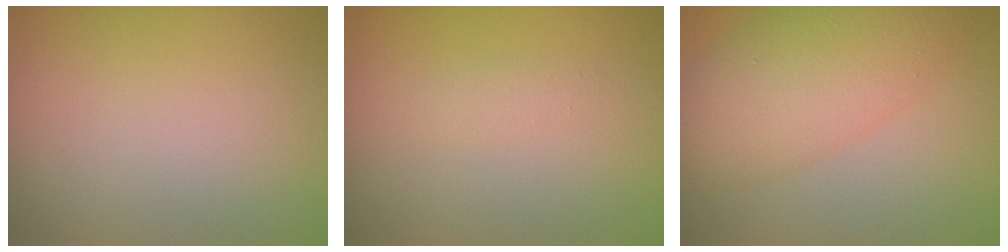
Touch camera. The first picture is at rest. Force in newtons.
{"total": 0.8, "press": 0.8, "slide": 0.1}
{"total": 6.8, "press": 6.8, "slide": 0.3}